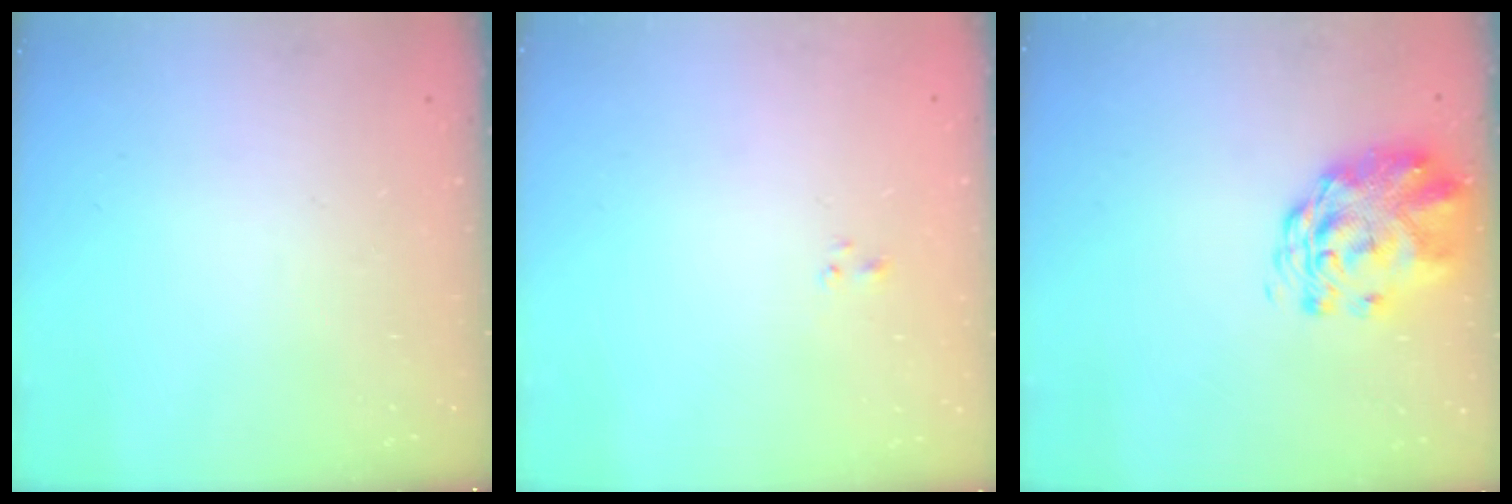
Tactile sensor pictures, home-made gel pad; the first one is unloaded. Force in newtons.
{"total": 1.2, "press": 1.0, "slide": 0.6}
{"total": 2.9, "press": 2.7, "slide": 1.0}